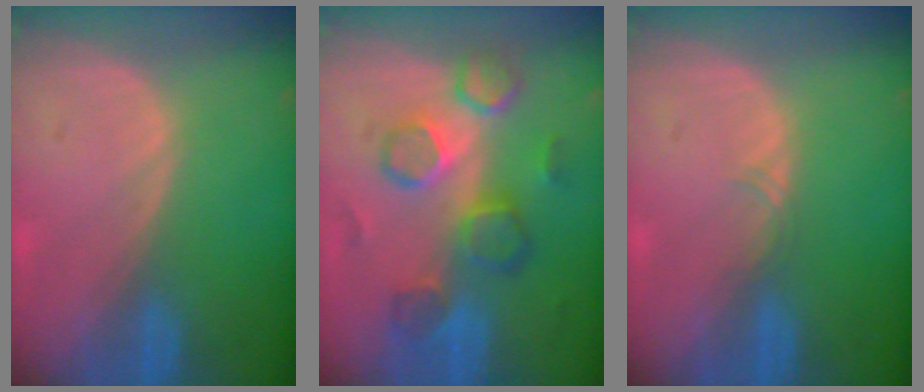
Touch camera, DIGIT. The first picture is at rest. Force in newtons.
{"total": 8.8, "press": 8.4, "slide": 2.6}
{"total": 0.9, "press": 0.8, "slide": 0.2}